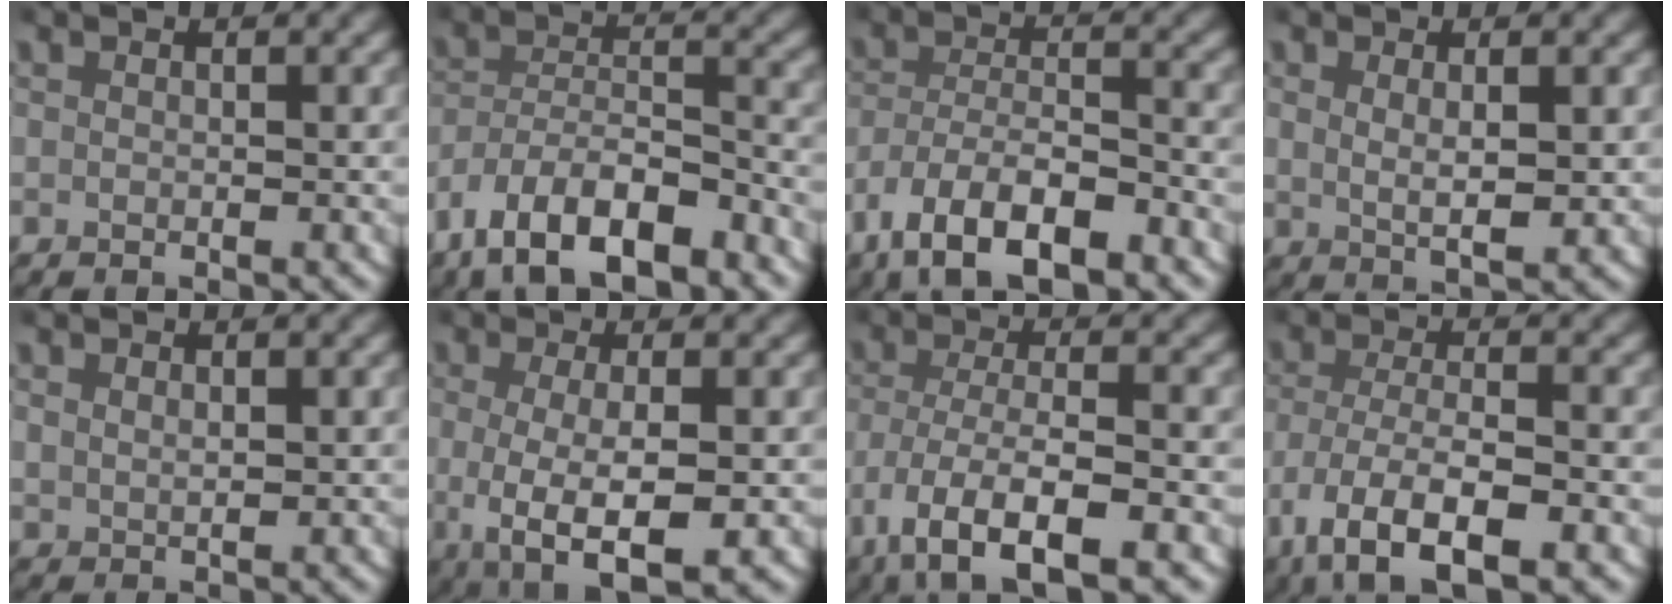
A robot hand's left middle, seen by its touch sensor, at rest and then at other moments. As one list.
[{"total": 8.4, "force": [-5.8, 4.5, 4.0], "torque": [-0.074, -0.010, -0.101]}, {"total": 7.2, "force": [-4.5, 3.5, 4.5], "torque": [-0.087, -0.014, -0.069]}, {"total": 2.7, "force": [0.4, 1.0, 2.5], "torque": [-0.047, -0.012, 0.017]}, {"total": 1.2, "force": [0.8, 0.7, 0.7], "torque": [-0.013, -0.006, 0.024]}, {"total": 7.8, "force": [-2.8, 3.7, 6.3], "torque": [-0.139, -0.039, -0.021]}, {"total": 7.1, "force": [-4.3, 2.9, 5.0], "torque": [-0.112, -0.035, -0.052]}, {"total": 7.2, "force": [-4.2, 3.1, 5.0], "torque": [-0.115, -0.033, -0.050]}]